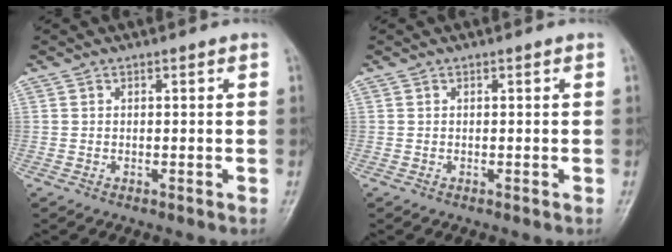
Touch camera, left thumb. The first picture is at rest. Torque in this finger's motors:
{"motor_torque": [0.00, 0.00, 0.00, 0.00, 0.00]}